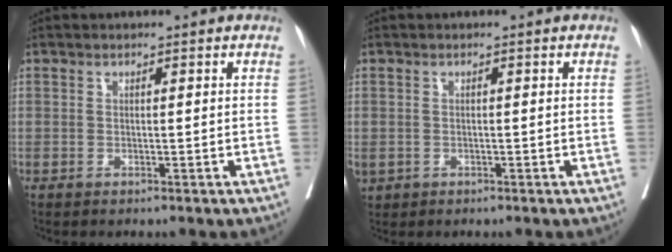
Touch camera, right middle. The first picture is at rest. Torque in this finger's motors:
{"motor_torque": [0.82, -0.85, 0.86, 0.21]}